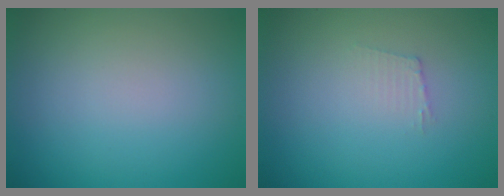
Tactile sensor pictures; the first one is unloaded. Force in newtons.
{"total": 1.1, "press": 1.0, "slide": 0.2}